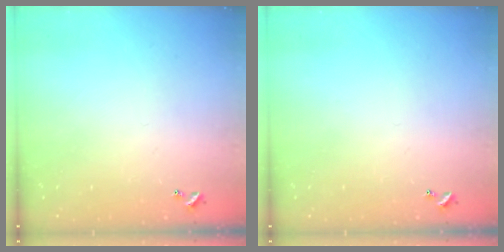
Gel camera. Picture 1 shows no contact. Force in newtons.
{"total": 0.0}